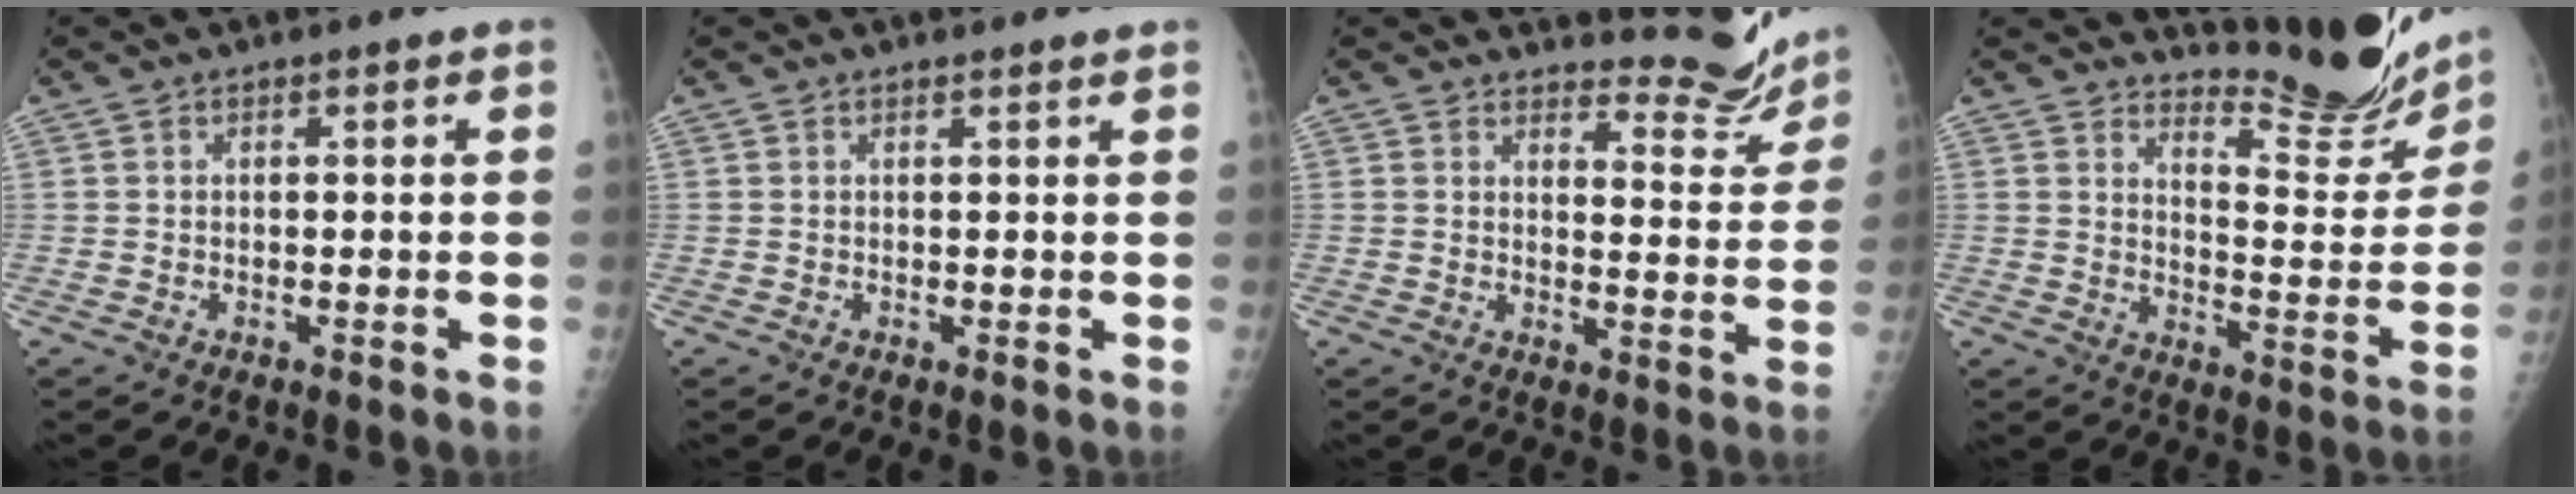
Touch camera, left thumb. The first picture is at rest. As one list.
[{"total": 0.6, "force": [0.5, -0.1, 0.3], "torque": [-0.013, -0.002, 0.010]}, {"total": 8.5, "force": [8.3, 1.8, 0.0], "torque": [0.024, -0.091, 0.096]}, {"total": 15.1, "force": [14.6, 2.5, 2.7], "torque": [-0.011, -0.152, 0.187]}]